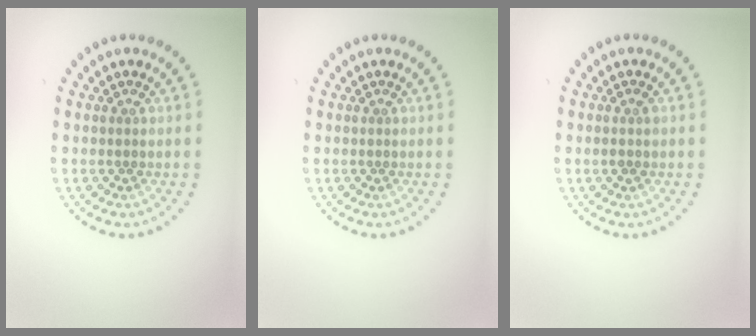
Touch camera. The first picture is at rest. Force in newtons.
{"total": 0.0}
{"total": 0.8, "press": 0.8, "slide": 0.2}